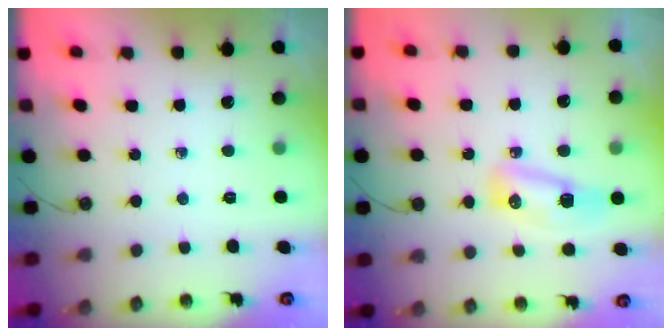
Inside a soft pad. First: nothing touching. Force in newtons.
{"total": 8.4, "press": 8.4, "slide": 0.9}